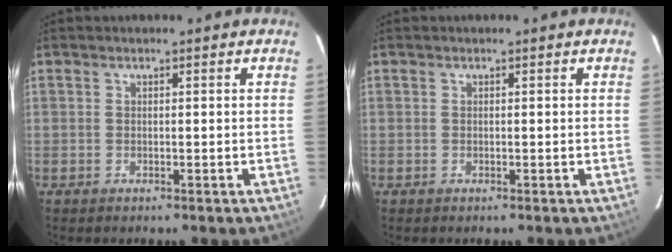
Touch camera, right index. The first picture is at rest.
{"total": 0.0}